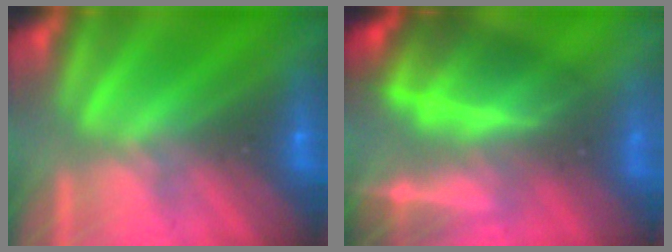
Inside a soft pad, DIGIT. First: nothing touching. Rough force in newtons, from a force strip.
{"total": 8.1}